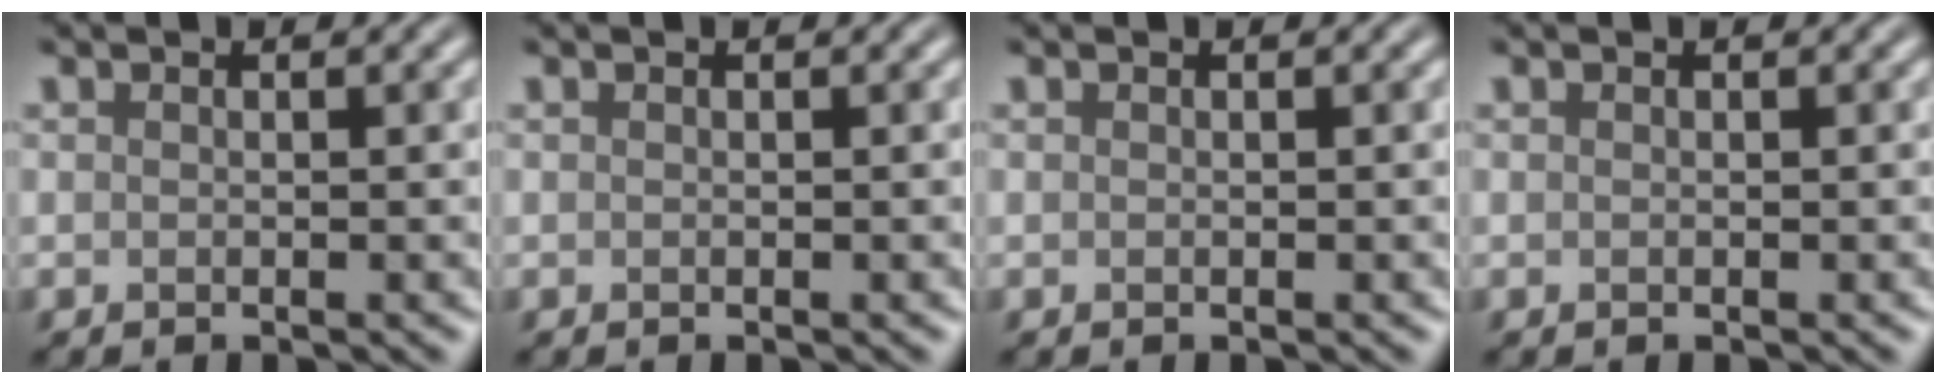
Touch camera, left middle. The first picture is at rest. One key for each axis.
{"total": 0.0}
{"total": 0.0}
{"total": 0.0}